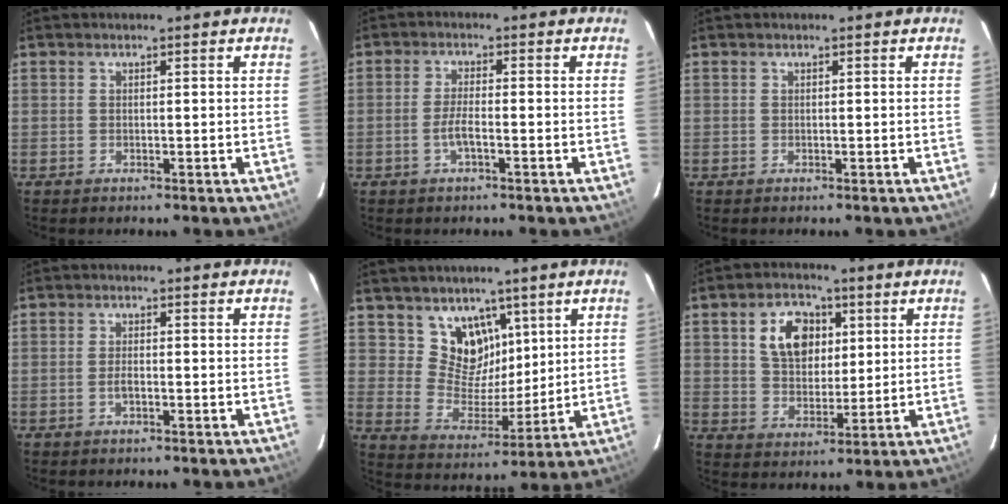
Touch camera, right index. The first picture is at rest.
{"total": 3.2, "force": [-1.5, 0.5, 2.8], "torque": [-0.058, -0.001, -0.030]}
{"total": 0.0}
{"total": 1.8, "force": [-0.8, 0.7, 1.4], "torque": [-0.031, 0.000, -0.016]}
{"total": 9.5, "force": [5.8, 7.1, 2.5], "torque": [-0.037, -0.011, 0.115]}
{"total": 9.9, "force": [3.3, 6.9, 6.3], "torque": [-0.116, 0.022, 0.065]}